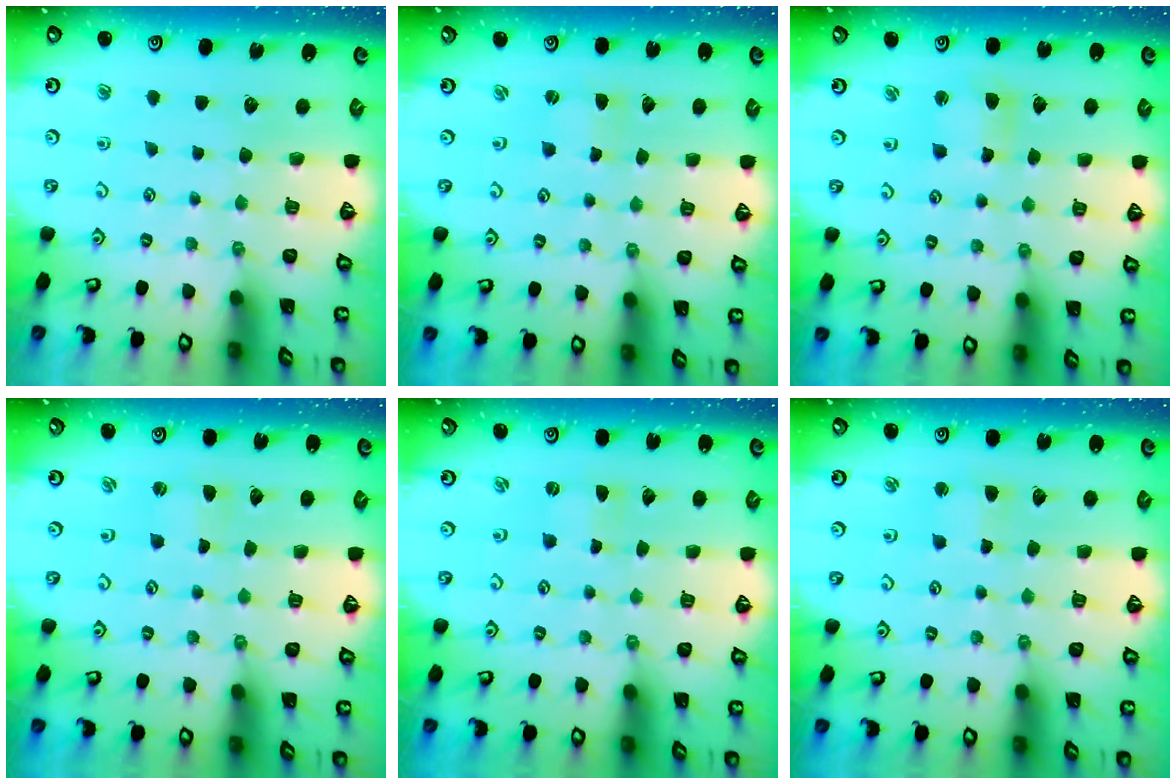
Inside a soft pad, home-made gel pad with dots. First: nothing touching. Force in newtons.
{"total": 0.6, "press": 0.6, "slide": 0.1}
{"total": 3.9, "press": 3.8, "slide": 0.5}
{"total": 1.1, "press": 1.0, "slide": 0.2}
{"total": 0.0}
{"total": 2.2, "press": 2.2, "slide": 0.2}